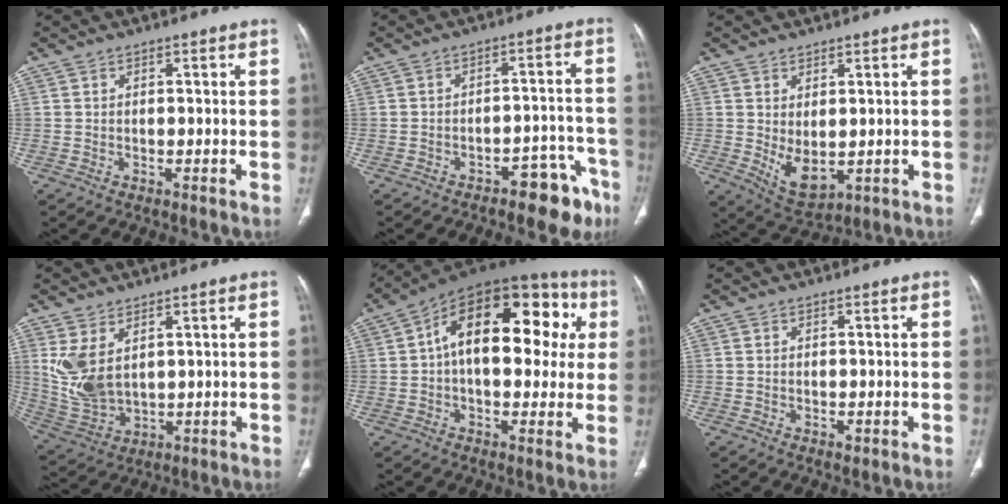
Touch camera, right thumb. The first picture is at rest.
{"total": 9.5, "force": [-6.5, 4.5, 5.3], "torque": [-0.034, 0.061, -0.083]}
{"total": 6.8, "force": [-0.2, 3.8, 5.6], "torque": [-0.084, -0.013, 0.020]}
{"total": 9.3, "force": [3.2, 5.2, 7.1], "torque": [-0.151, -0.017, 0.084]}
{"total": 23.6, "force": [4.3, 12.8, 19.4], "torque": [-0.256, 0.044, 0.051]}
{"total": 1.0, "force": [-0.2, 0.6, 0.8], "torque": [-0.014, -0.003, 0.000]}